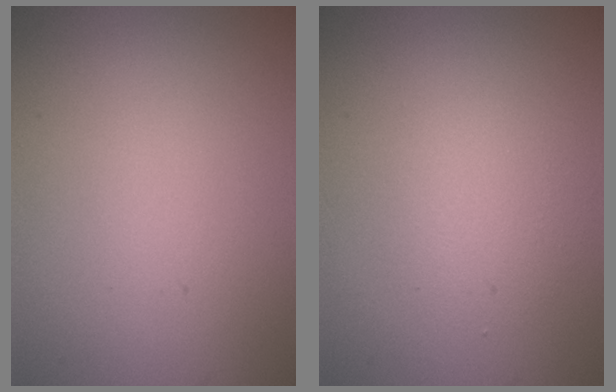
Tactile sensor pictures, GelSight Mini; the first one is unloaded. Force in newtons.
{"total": 2.2, "press": 2.2, "slide": 0.2}